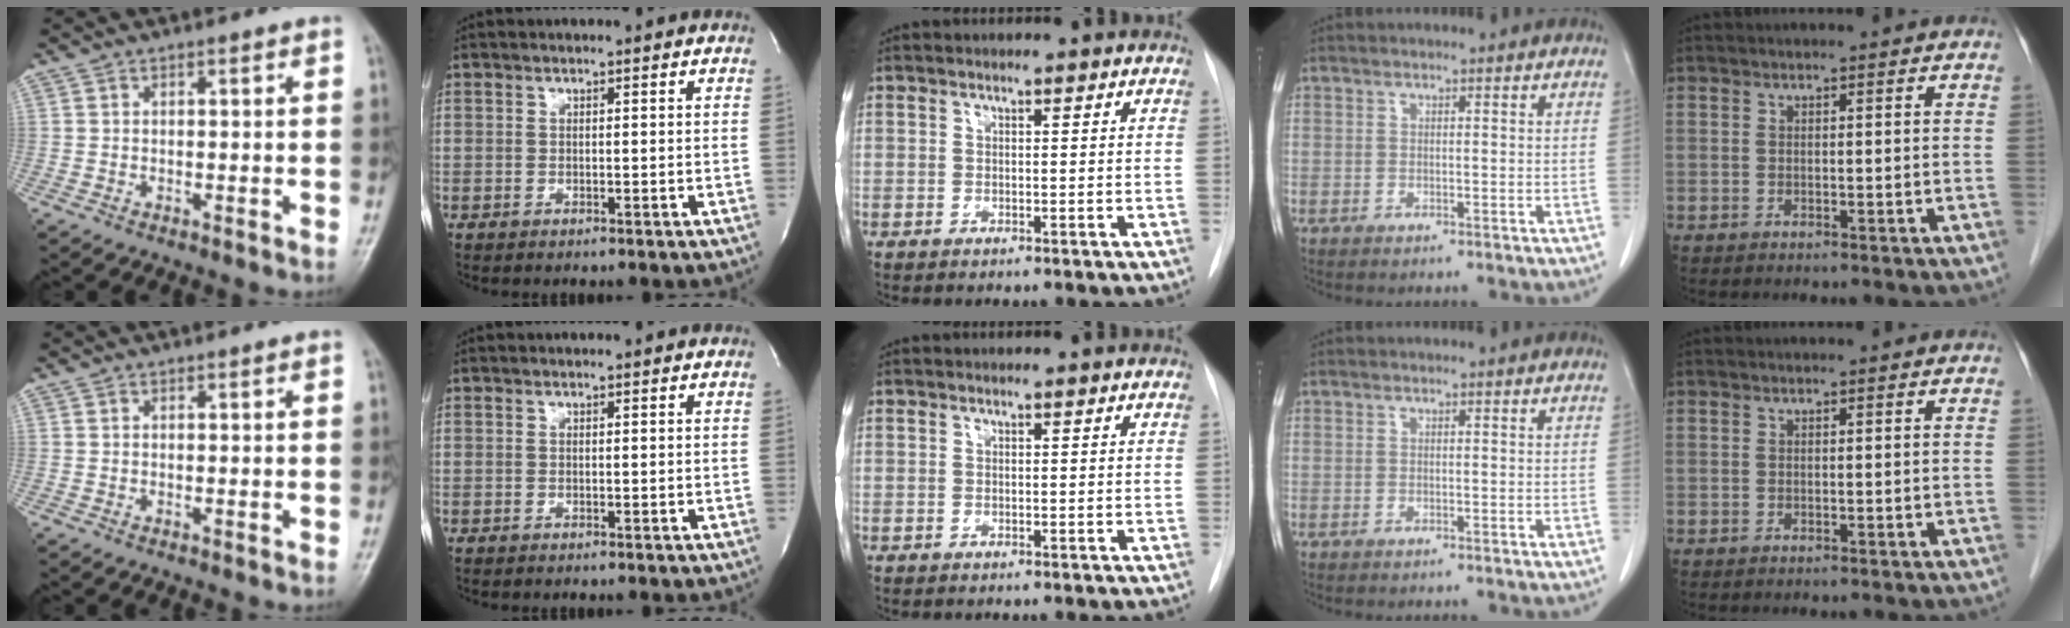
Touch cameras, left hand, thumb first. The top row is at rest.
{}